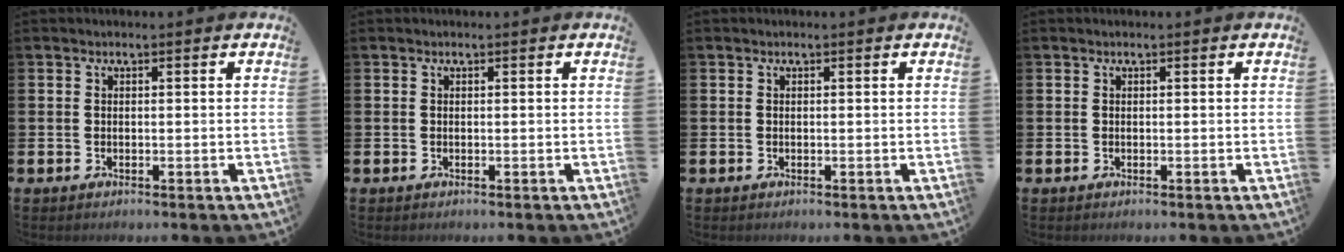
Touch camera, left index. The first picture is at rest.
{"total": 0.0}
{"total": 0.0}
{"total": 0.0}